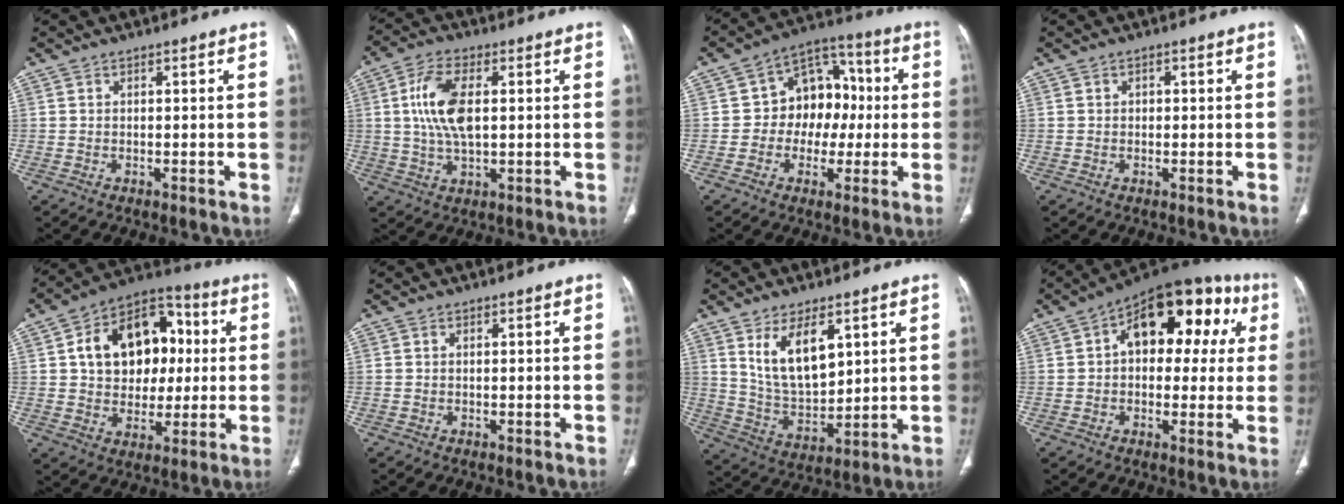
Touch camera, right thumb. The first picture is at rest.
{"total": 10.3, "force": [1.5, 5.0, 8.9], "torque": [-0.185, 0.001, 0.029]}
{"total": 12.2, "force": [-0.1, 9.5, 7.7], "torque": [-0.065, 0.034, -0.010]}
{"total": 0.8, "force": [0.2, 0.6, 0.4], "torque": [-0.002, 0.002, 0.000]}
{"total": 18.4, "force": [3.1, 13.2, 12.4], "torque": [-0.153, 0.022, 0.049]}
{"total": 0.0}
{"total": 12.0, "force": [5.3, 6.0, 8.9], "torque": [-0.137, -0.035, 0.116]}
{"total": 19.4, "force": [5.0, 11.1, 15.1], "torque": [-0.154, 0.035, 0.059]}